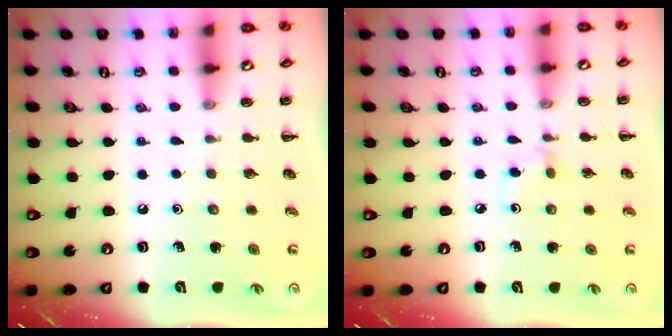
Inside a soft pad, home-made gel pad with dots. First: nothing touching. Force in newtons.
{"total": 2.6, "press": 2.3, "slide": 1.1}